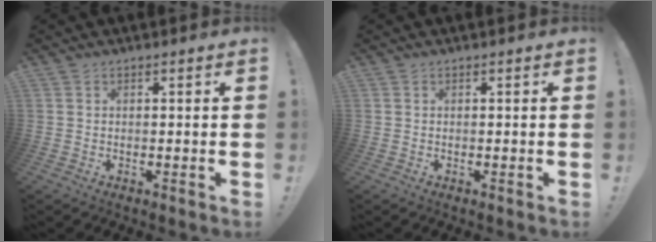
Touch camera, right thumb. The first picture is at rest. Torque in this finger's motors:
{"motor_torque": [0.00, 0.00, 0.00, 0.00, 0.00]}